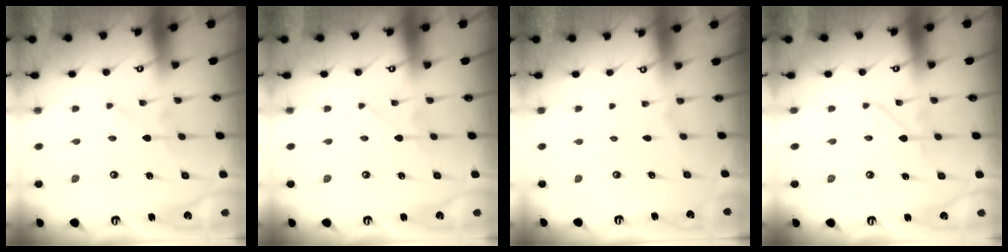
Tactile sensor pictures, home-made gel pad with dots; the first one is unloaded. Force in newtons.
{"total": 0.0}
{"total": 0.0}
{"total": 1.3, "press": 1.3, "slide": 0.1}